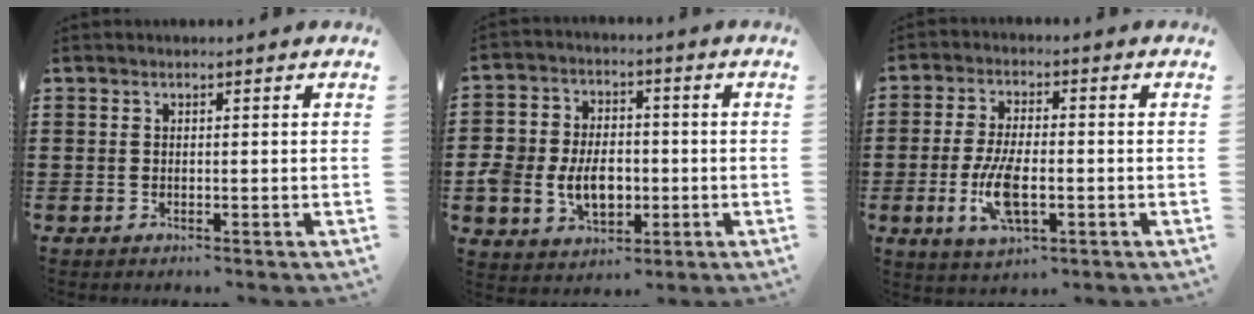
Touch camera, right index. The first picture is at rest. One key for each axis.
{"total": 7.6, "fx": -1.4, "fy": 5.9, "fz": 4.6, "tx": -0.103, "ty": 0.007, "tz": -0.026}
{"total": 8.3, "fx": -2.1, "fy": 3.4, "fz": 7.3, "tx": -0.162, "ty": -0.012, "tz": -0.040}